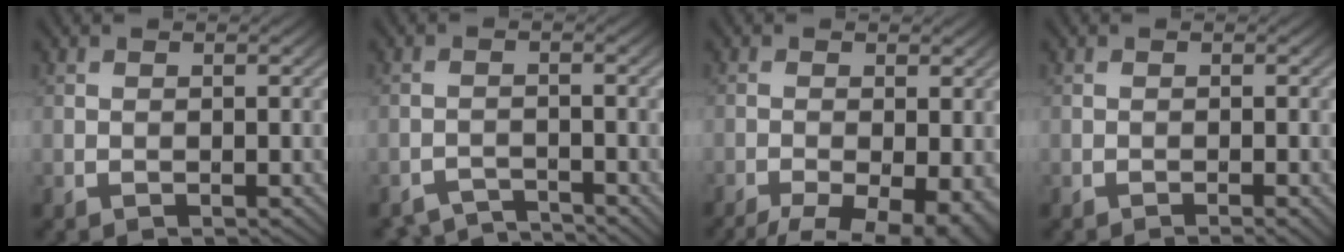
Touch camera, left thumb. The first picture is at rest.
{"total": 3.2, "force": [-3.2, 0.4, 0.6], "torque": [-0.006, -0.004, -0.061]}
{"total": 10.7, "force": [-7.0, 3.9, 7.1], "torque": [-0.111, -0.035, -0.084]}
{"total": 1.2, "force": [-0.6, 0.1, 1.0], "torque": [-0.012, 0.000, -0.013]}